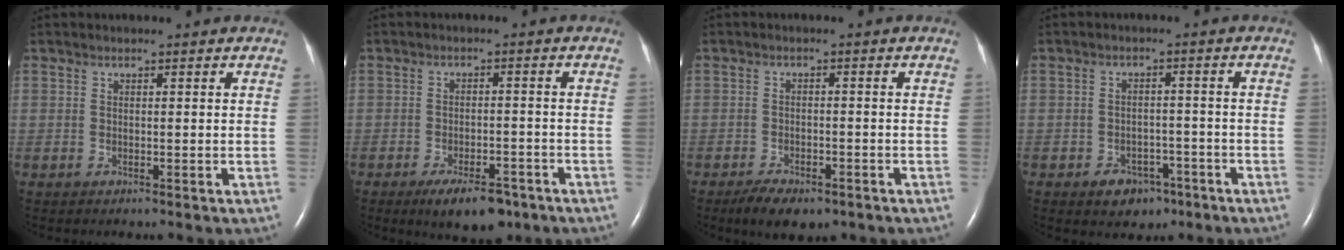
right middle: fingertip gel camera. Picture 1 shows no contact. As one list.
[{"total": 7.5, "force": [-5.2, 2.8, 4.6], "torque": [-0.072, -0.005, -0.078]}, {"total": 5.9, "force": [-4.3, 2.4, 3.3], "torque": [-0.053, -0.005, -0.064]}, {"total": 4.9, "force": [-2.9, 3.4, 1.9], "torque": [-0.027, 0.009, -0.032]}]